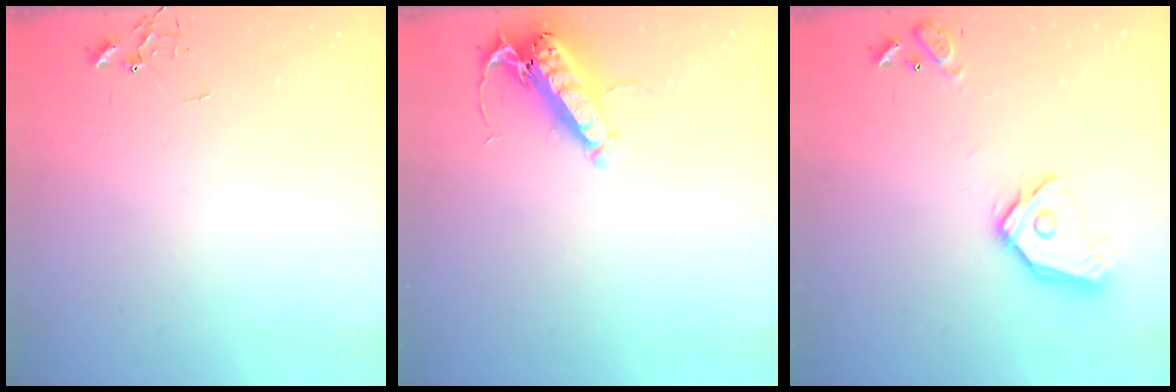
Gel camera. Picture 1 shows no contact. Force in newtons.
{"total": 14.4, "press": 14.2, "slide": 2.0}
{"total": 14.7, "press": 14.6, "slide": 2.0}